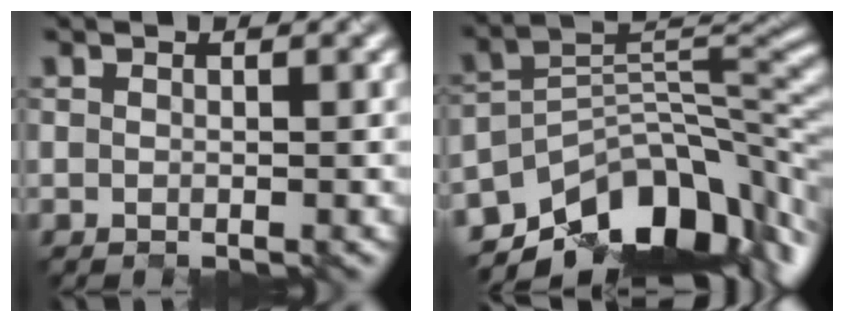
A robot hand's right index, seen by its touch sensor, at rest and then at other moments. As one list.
[{"total": 12.4, "force": [-8.2, 6.3, 6.9], "torque": [-0.123, -0.001, -0.131]}]